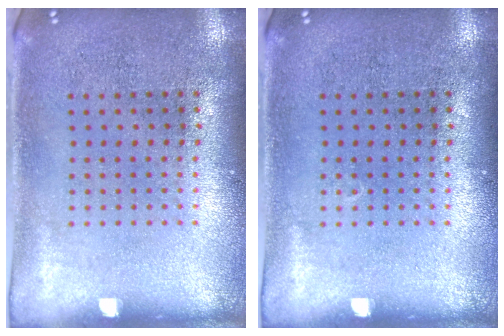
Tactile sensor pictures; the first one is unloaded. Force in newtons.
{"total": 0.0}